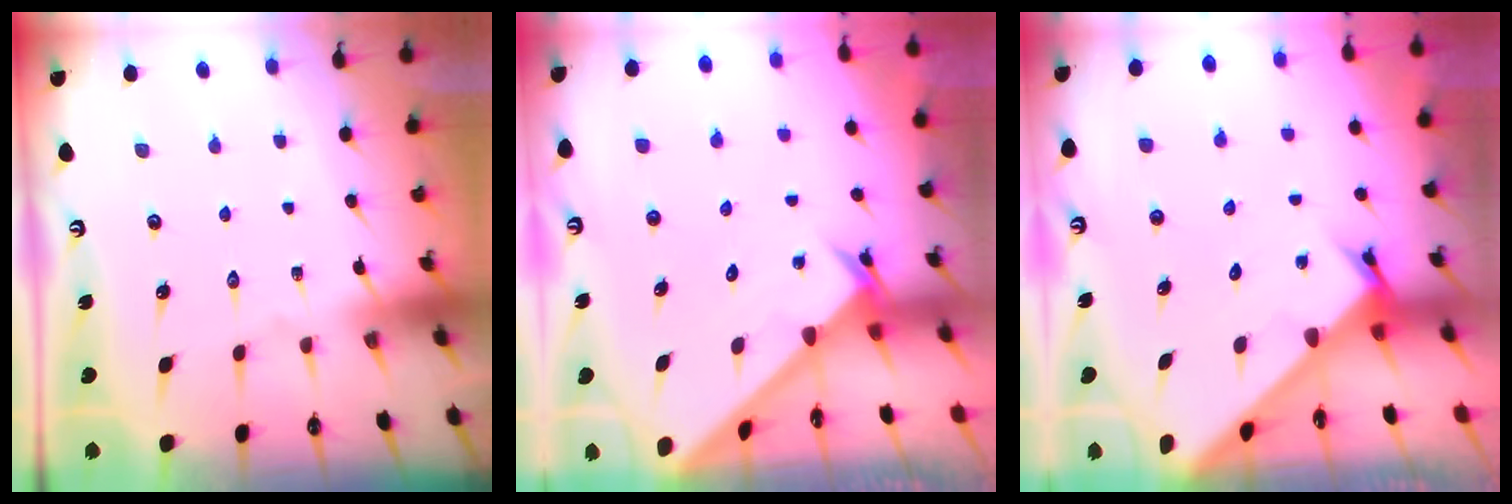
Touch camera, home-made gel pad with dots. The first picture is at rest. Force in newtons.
{"total": 2.4, "press": 2.4, "slide": 0.2}
{"total": 2.1, "press": 2.1, "slide": 0.2}